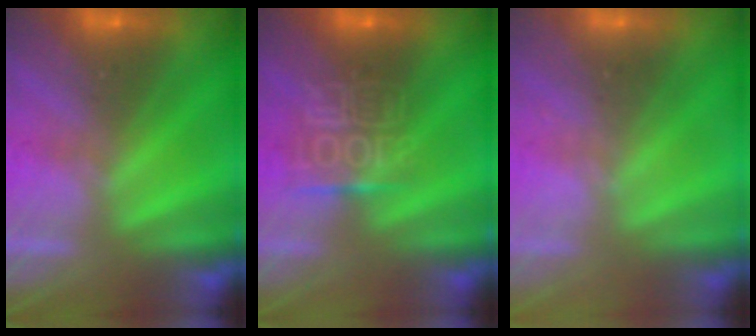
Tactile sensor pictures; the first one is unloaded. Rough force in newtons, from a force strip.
{"total": 6.6}
{"total": 2.3}